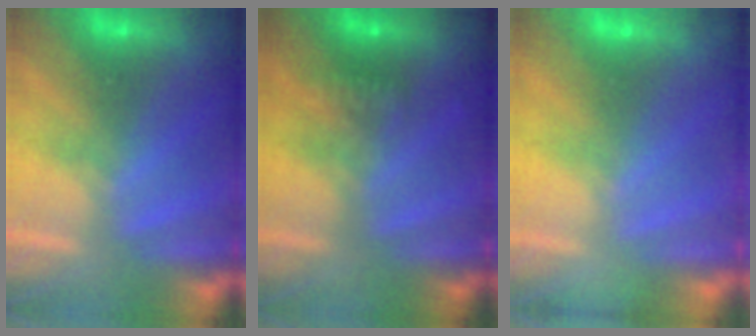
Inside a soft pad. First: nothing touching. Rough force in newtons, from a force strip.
{"total": 3.0}
{"total": 7.3}